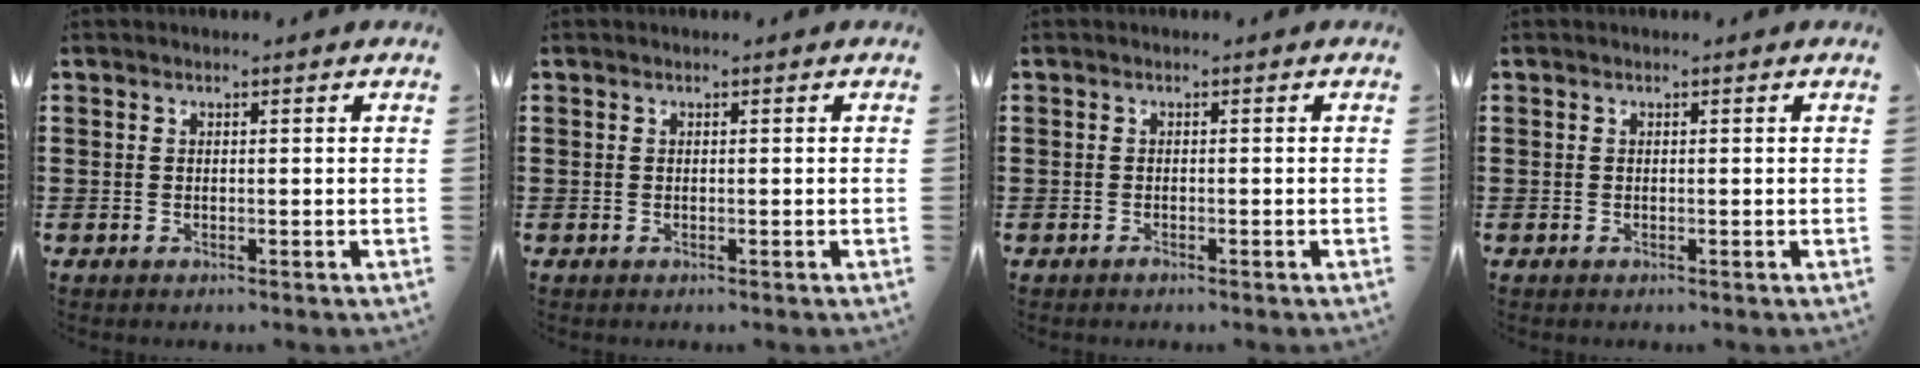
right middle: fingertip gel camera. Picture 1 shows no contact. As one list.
[{"total": 0.0}, {"total": 0.6, "force": [-0.5, 0.1, 0.3], "torque": [-0.008, -0.005, -0.009]}, {"total": 0.0}]